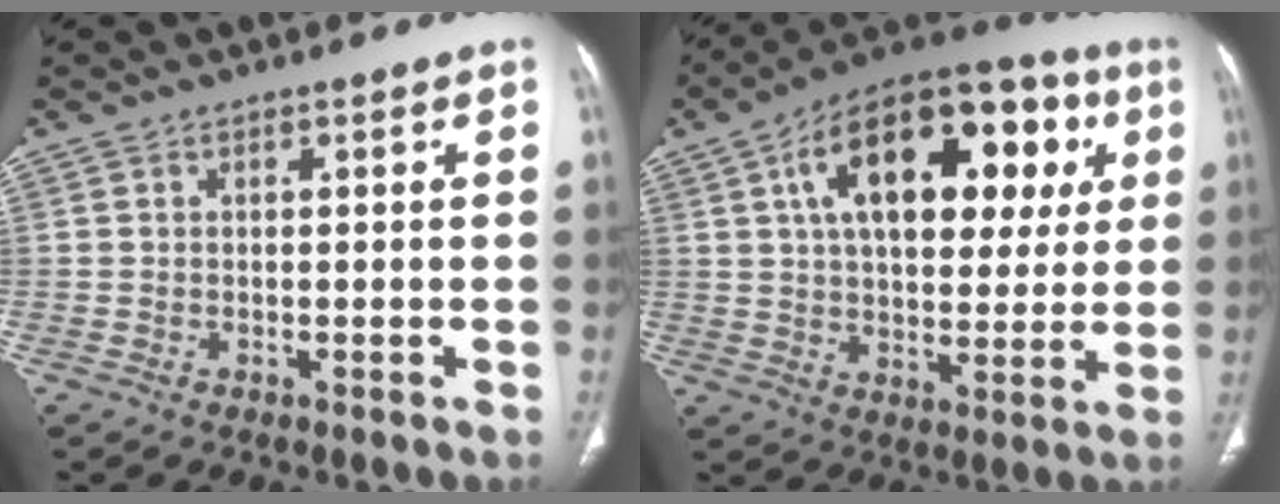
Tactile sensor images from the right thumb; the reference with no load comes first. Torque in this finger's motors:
{"motor_torque": [0.28, 4.73, 1.57, 0.10, 0.19]}